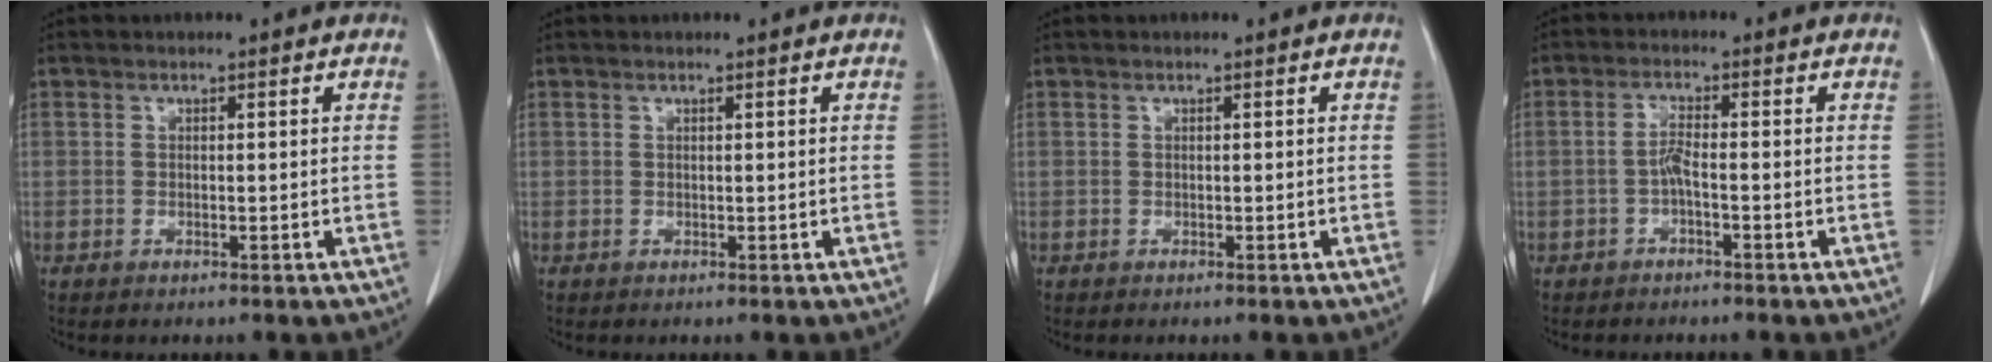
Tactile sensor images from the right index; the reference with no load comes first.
{"total": 0.0}
{"total": 0.0}
{"total": 2.3, "force": [-0.9, 0.1, 2.1], "torque": [-0.041, 0.002, -0.021]}